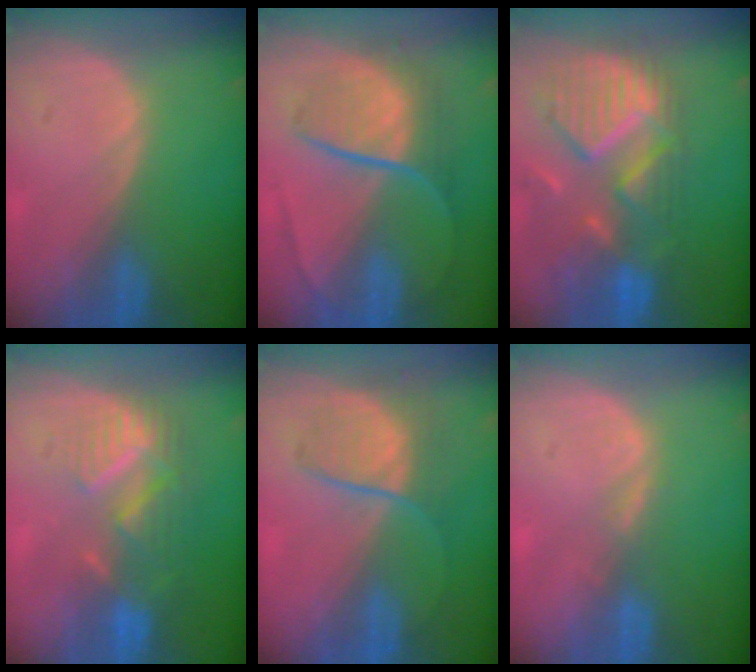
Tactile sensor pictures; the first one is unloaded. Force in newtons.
{"total": 8.3, "press": 7.6, "slide": 3.3}
{"total": 12.0, "press": 10.4, "slide": 6.0}
{"total": 8.9, "press": 7.8, "slide": 4.5}
{"total": 6.5, "press": 6.3, "slide": 1.7}
{"total": 1.9, "press": 1.5, "slide": 1.1}